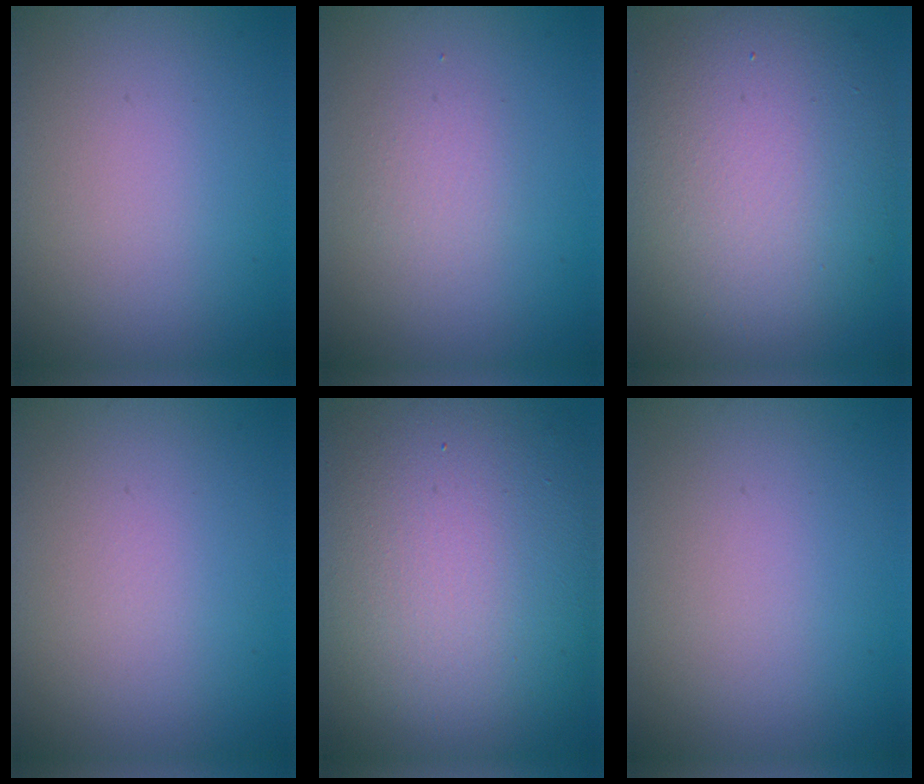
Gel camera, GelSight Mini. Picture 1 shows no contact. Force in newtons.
{"total": 1.5, "press": 1.5, "slide": 0.1}
{"total": 11.7, "press": 11.6, "slide": 1.3}
{"total": 0.0}
{"total": 17.2, "press": 17.1, "slide": 1.2}
{"total": 0.0}